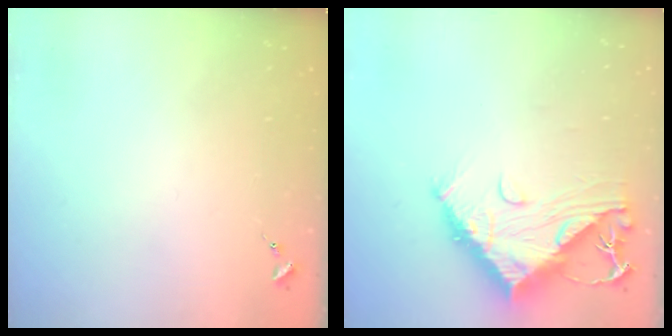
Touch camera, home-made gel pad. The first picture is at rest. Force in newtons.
{"total": 14.1, "press": 14.0, "slide": 1.3}